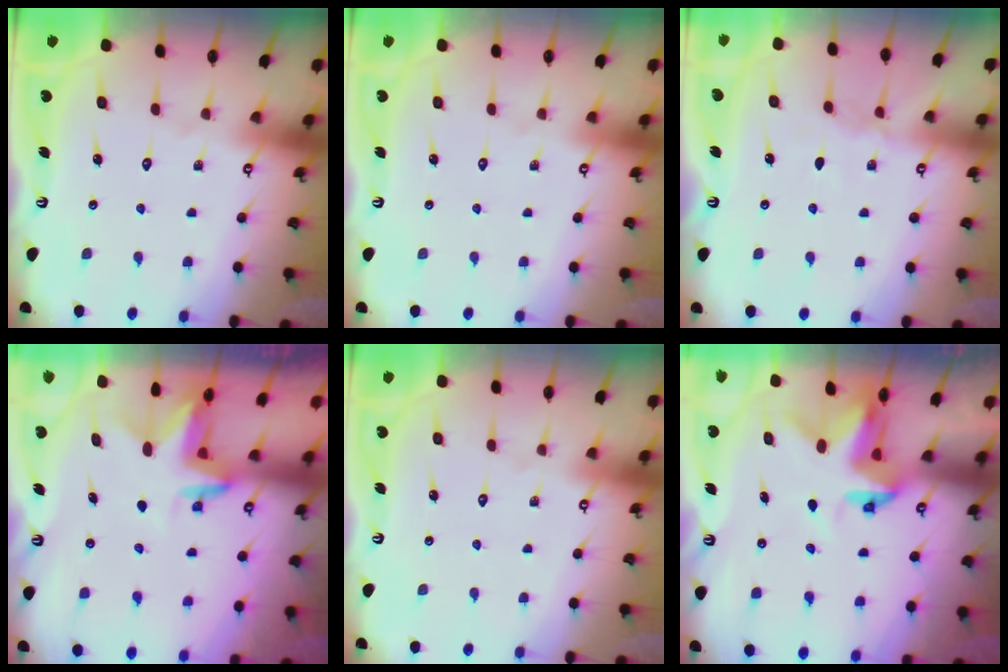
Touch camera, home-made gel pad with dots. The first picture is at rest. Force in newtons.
{"total": 0.0}
{"total": 3.5, "press": 3.4, "slide": 0.4}
{"total": 2.7, "press": 2.7, "slide": 0.2}
{"total": 0.0}
{"total": 3.9, "press": 3.9, "slide": 0.1}